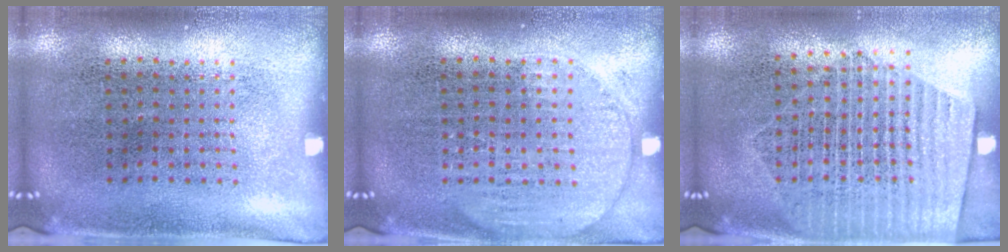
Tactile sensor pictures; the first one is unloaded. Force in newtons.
{"total": 1.6, "press": 1.6, "slide": 0.0}
{"total": 1.7, "press": 1.5, "slide": 0.7}